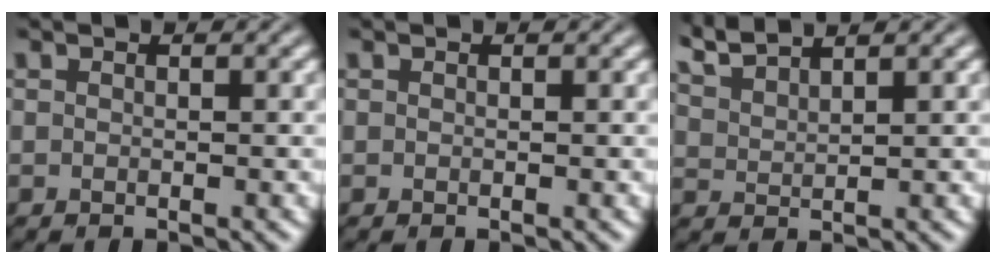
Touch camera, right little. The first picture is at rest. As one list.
[{"total": 0.0}, {"total": 3.2, "force": [3.0, 0.4, 1.1], "torque": [-0.014, 0.010, 0.060]}]